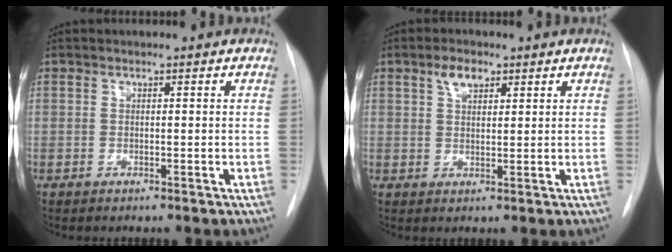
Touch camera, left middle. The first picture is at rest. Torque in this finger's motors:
{"motor_torque": [0.27, -0.18, -0.08, -0.02]}